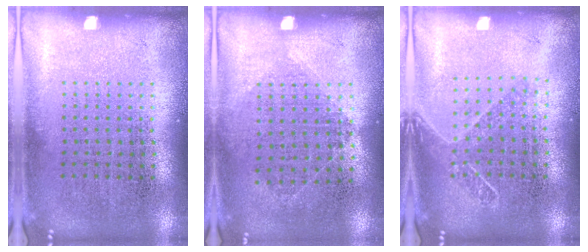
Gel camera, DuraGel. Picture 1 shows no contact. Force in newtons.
{"total": 1.0, "press": 0.9, "slide": 0.4}
{"total": 1.5, "press": 1.2, "slide": 0.9}